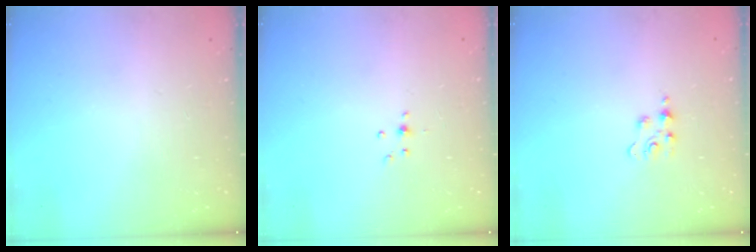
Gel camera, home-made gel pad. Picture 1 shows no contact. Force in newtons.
{"total": 2.9, "press": 2.8, "slide": 0.7}
{"total": 2.8, "press": 2.8, "slide": 0.4}